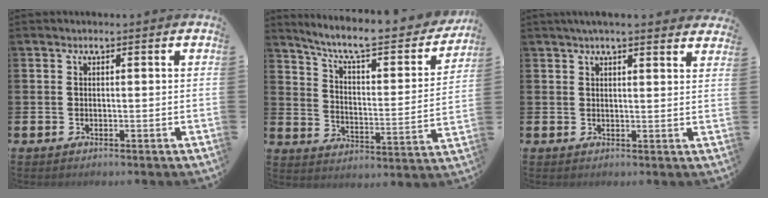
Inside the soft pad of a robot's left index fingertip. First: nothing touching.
{"total": 8.8, "force": [7.7, 1.9, 3.8], "torque": [-0.096, -0.056, 0.125]}
{"total": 3.3, "force": [3.1, -0.1, 0.9], "torque": [-0.023, -0.009, 0.057]}